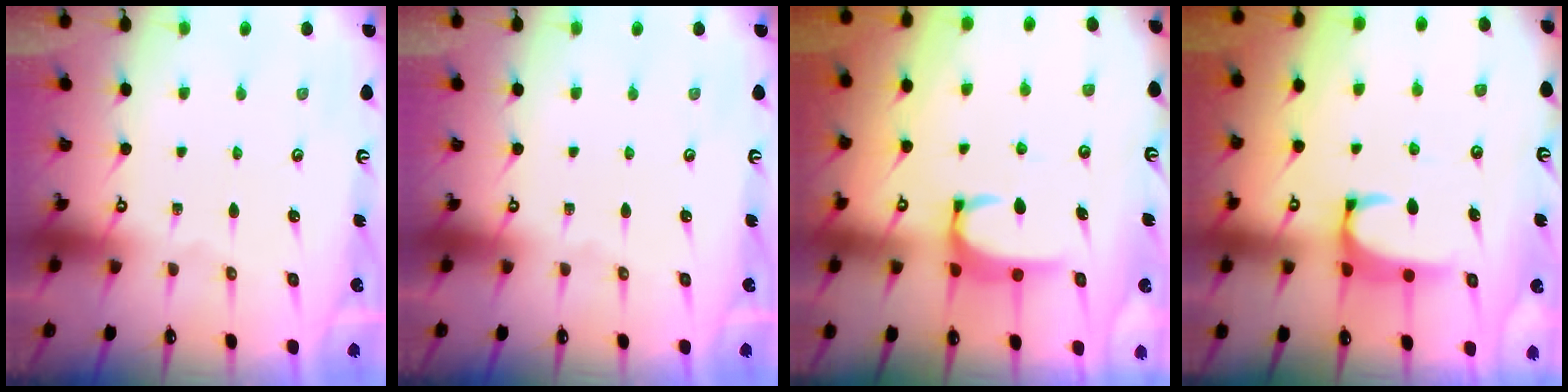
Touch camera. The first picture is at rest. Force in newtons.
{"total": 0.0}
{"total": 2.8, "press": 2.8, "slide": 0.3}
{"total": 2.0, "press": 1.9, "slide": 0.6}